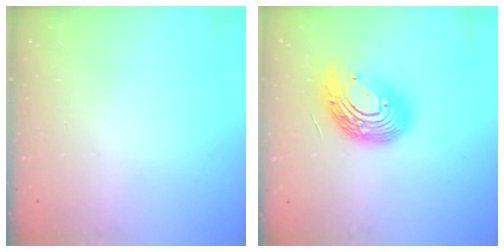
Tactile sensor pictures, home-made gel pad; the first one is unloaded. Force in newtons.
{"total": 15.7, "press": 15.7, "slide": 1.1}